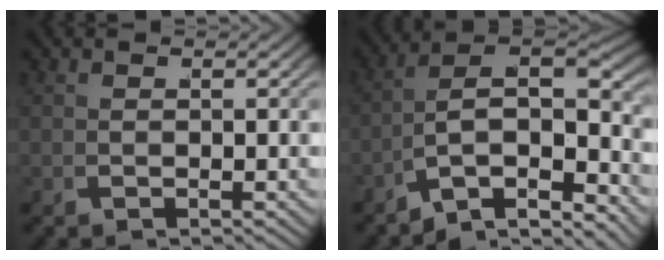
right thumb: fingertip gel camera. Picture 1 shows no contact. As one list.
[{"total": 13.1, "force": [-2.2, 9.5, 8.8], "torque": [-0.172, -0.048, -0.028]}]